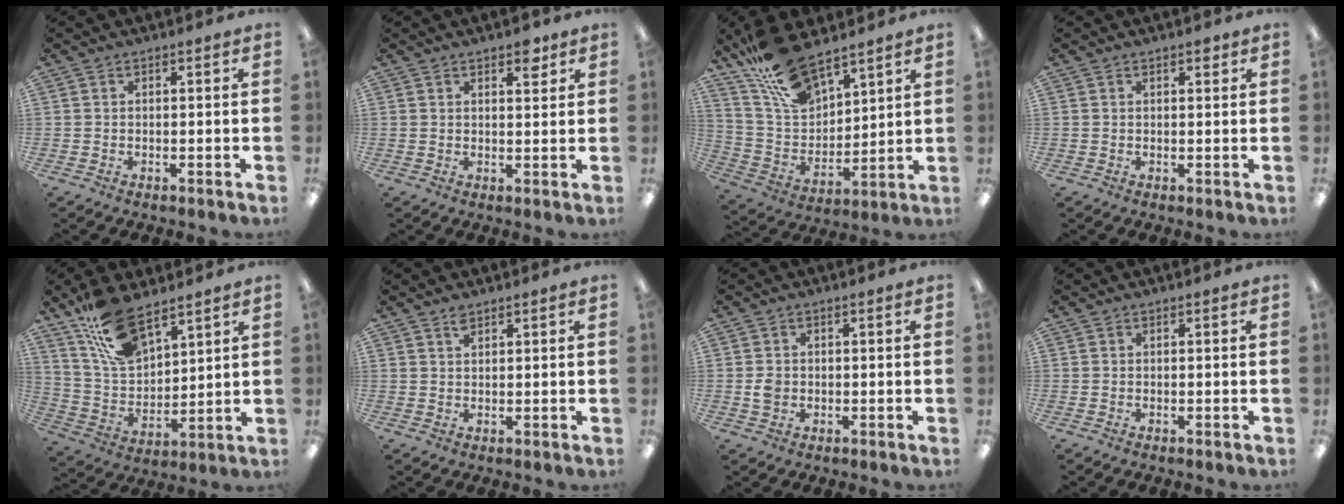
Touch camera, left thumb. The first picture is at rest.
{"total": 4.1, "force": [3.0, 1.7, 2.2], "torque": [-0.018, -0.015, 0.047]}
{"total": 17.4, "force": [13.6, 7.0, 8.2], "torque": [-0.180, -0.069, 0.250]}
{"total": 1.5, "force": [1.1, 0.6, 0.9], "torque": [-0.010, -0.002, 0.017]}
{"total": 15.7, "force": [10.9, 7.5, 8.4], "torque": [-0.171, -0.045, 0.205]}
{"total": 2.0, "force": [1.7, 0.7, 0.9], "torque": [-0.022, -0.002, 0.032]}
{"total": 2.6, "force": [-0.1, 2.1, 1.4], "torque": [-0.017, 0.002, -0.004]}
{"total": 0.0}